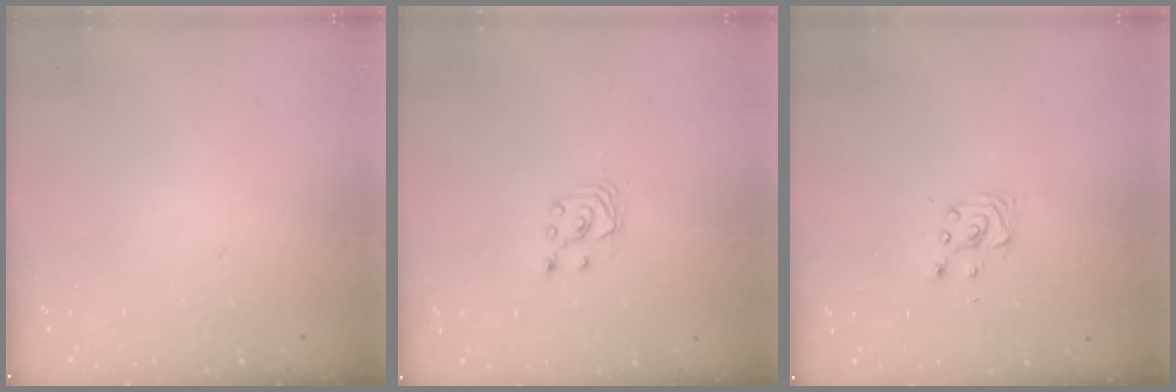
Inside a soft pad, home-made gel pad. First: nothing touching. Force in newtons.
{"total": 2.5, "press": 2.5, "slide": 0.3}
{"total": 2.8, "press": 2.8, "slide": 0.4}